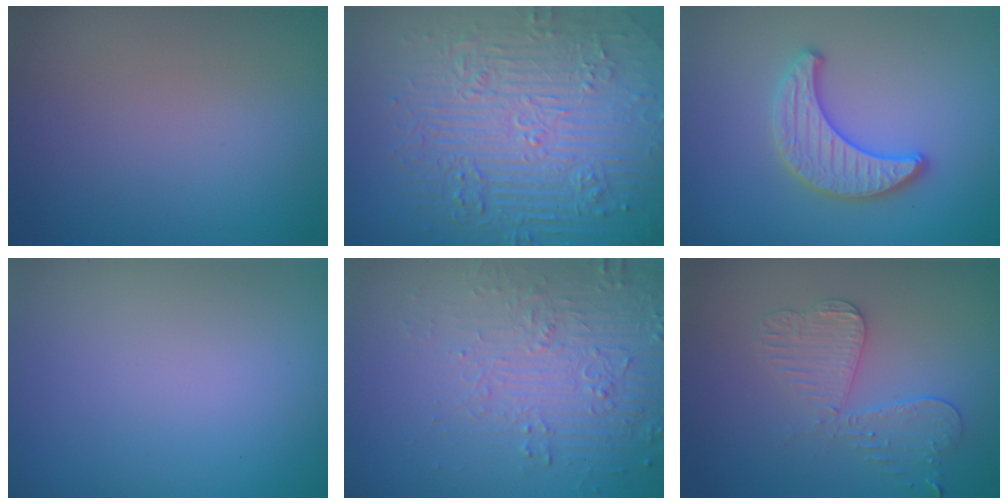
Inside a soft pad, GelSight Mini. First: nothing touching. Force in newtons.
{"total": 11.0, "press": 7.3, "slide": 8.3}
{"total": 3.3, "press": 3.3, "slide": 0.3}
{"total": 0.0}
{"total": 5.7, "press": 3.9, "slide": 4.2}
{"total": 3.7, "press": 3.3, "slide": 1.5}